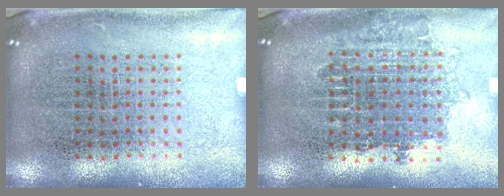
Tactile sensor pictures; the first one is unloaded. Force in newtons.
{"total": 1.7, "press": 1.4, "slide": 1.0}